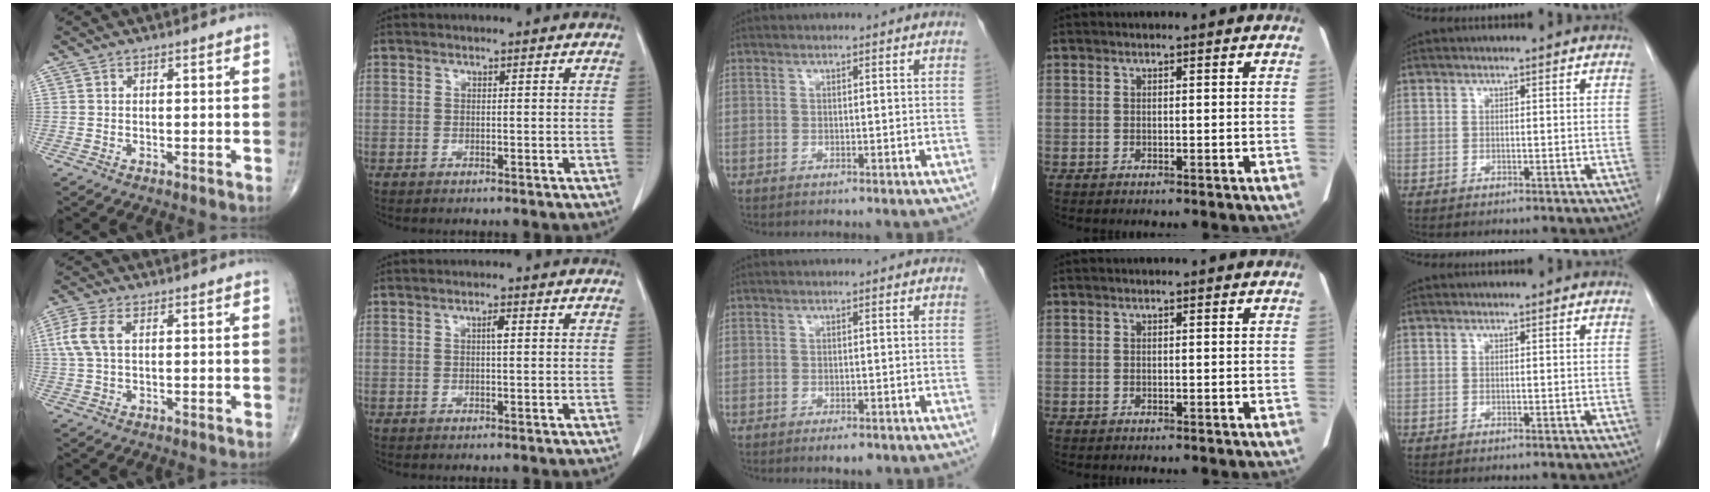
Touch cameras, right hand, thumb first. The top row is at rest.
{"thumb": {"total": 5.9, "force": [1.3, 3.1, 4.8], "torque": [-0.134, 0.017, 0.024]}, "index": {"total": 1.3, "force": [0.3, 0.2, 1.3], "torque": [-0.023, 0.004, 0.004]}, "middle": {"total": 2.4, "force": [-1.6, 0.8, 1.7], "torque": [-0.025, -0.004, -0.017]}}